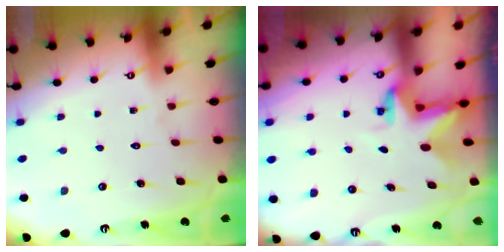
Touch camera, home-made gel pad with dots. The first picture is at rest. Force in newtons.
{"total": 2.8, "press": 2.8, "slide": 0.2}